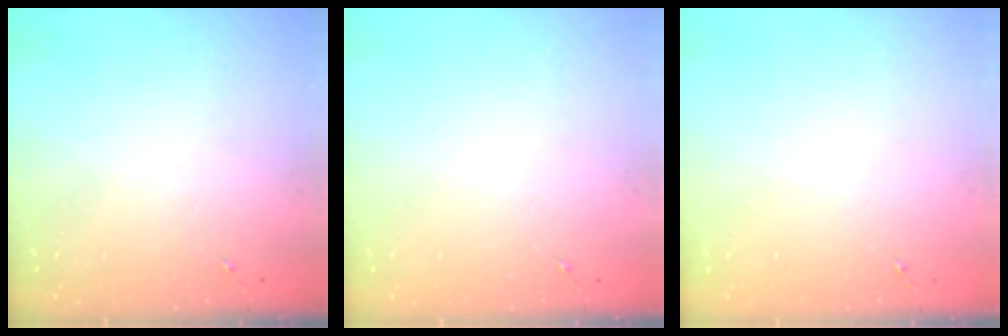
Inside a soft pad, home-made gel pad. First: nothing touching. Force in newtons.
{"total": 0.0}
{"total": 0.0}